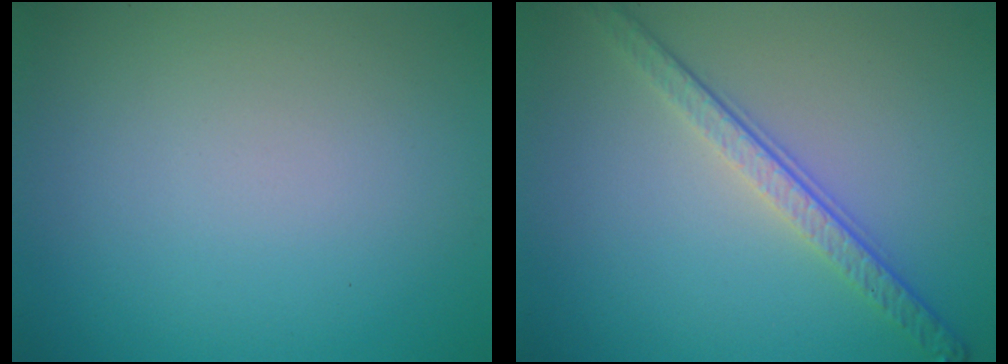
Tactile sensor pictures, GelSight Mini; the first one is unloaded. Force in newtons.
{"total": 3.9, "press": 2.7, "slide": 2.8}